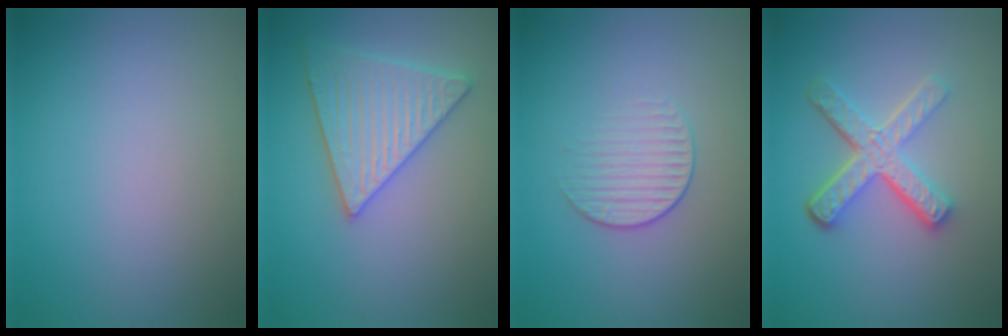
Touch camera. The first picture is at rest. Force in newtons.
{"total": 4.6, "press": 4.2, "slide": 1.9}
{"total": 1.7, "press": 1.1, "slide": 1.3}
{"total": 5.0, "press": 3.6, "slide": 3.4}